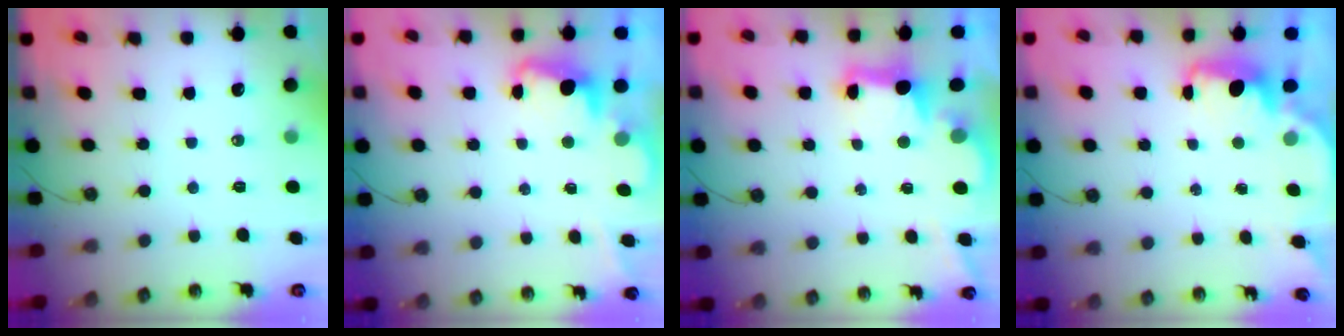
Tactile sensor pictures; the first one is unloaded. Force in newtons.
{"total": 2.4, "press": 2.3, "slide": 0.5}
{"total": 2.9, "press": 2.8, "slide": 0.9}
{"total": 1.8, "press": 1.6, "slide": 0.7}